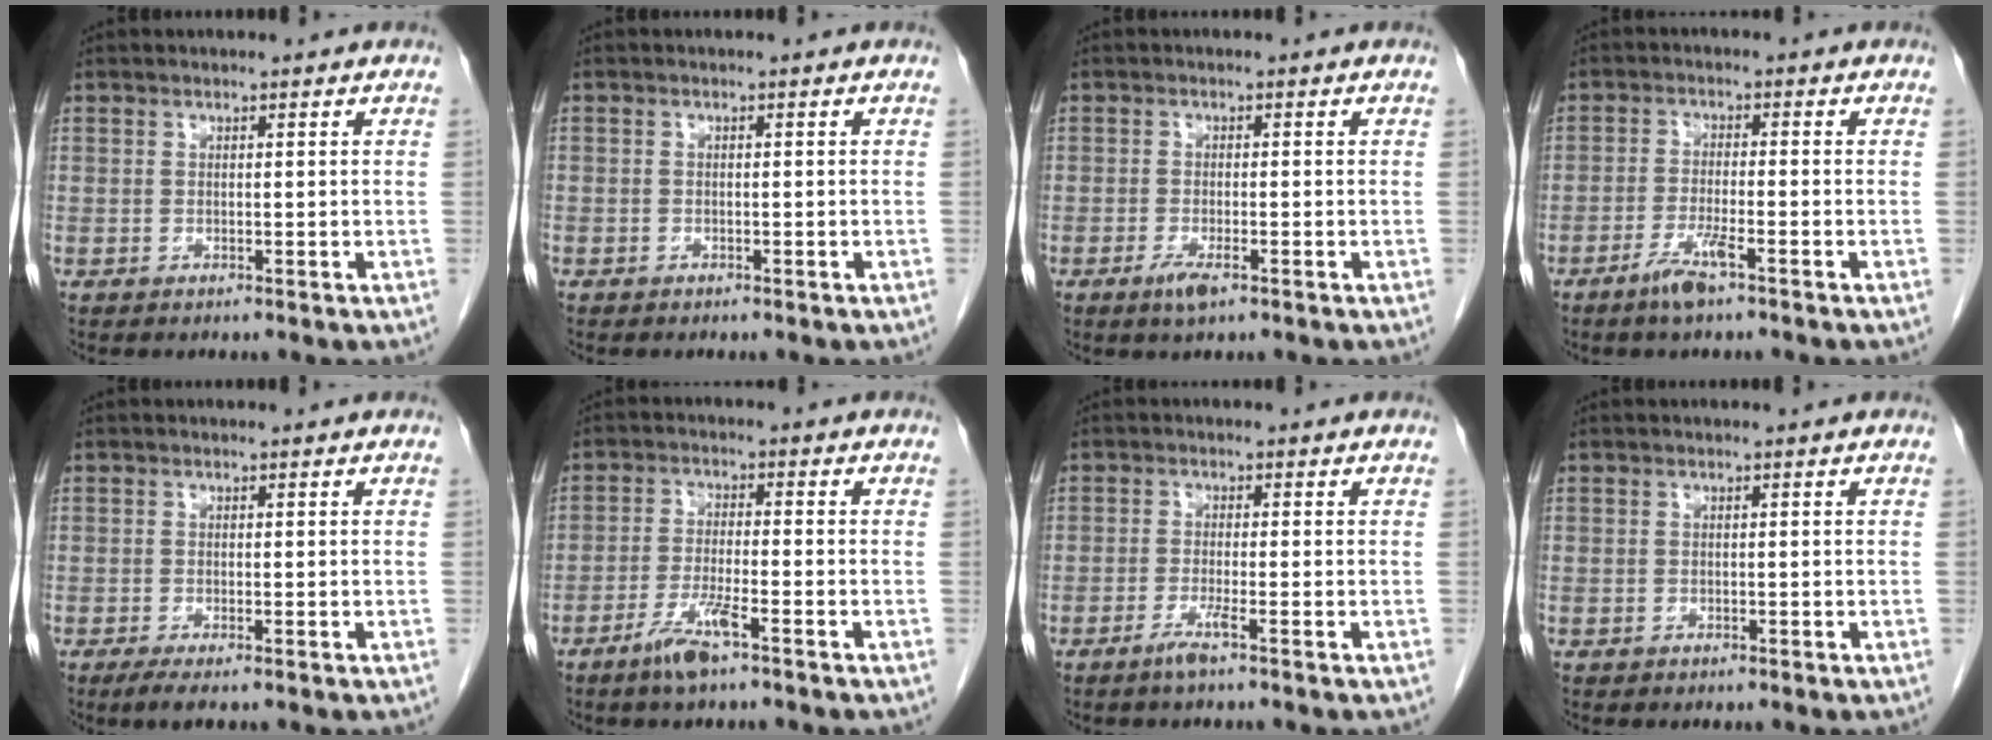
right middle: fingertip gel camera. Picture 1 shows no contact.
{"total": 0.7, "force": [-0.5, 0.5, 0.0], "torque": [-0.008, 0.003, -0.010]}
{"total": 2.7, "force": [-1.5, 0.5, 2.1], "torque": [-0.043, -0.003, -0.027]}
{"total": 4.1, "force": [-2.8, 0.1, 3.1], "torque": [-0.064, -0.006, -0.054]}
{"total": 2.0, "force": [-1.3, 0.2, 1.5], "torque": [-0.032, -0.007, -0.025]}
{"total": 5.1, "force": [-3.4, 0.2, 3.9], "torque": [-0.080, -0.007, -0.066]}
{"total": 2.5, "force": [-1.6, -0.5, 1.8], "torque": [-0.039, -0.006, -0.034]}
{"total": 0.0}